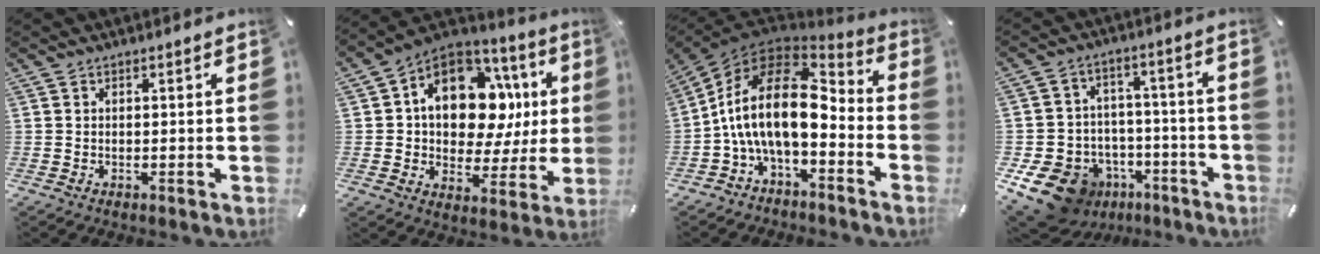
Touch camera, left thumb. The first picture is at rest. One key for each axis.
{"total": 17.0, "fx": 4.7, "fy": 12.0, "fz": 11.2, "tx": -0.170, "ty": -0.030, "tz": 0.085}
{"total": 19.1, "fx": -0.5, "fy": 10.5, "fz": 16.0, "tx": -0.348, "ty": -0.002, "tz": -0.011}
{"total": 14.4, "fx": -8.0, "fy": 10.6, "fz": 5.7, "tx": -0.110, "ty": 0.051, "tz": -0.125}